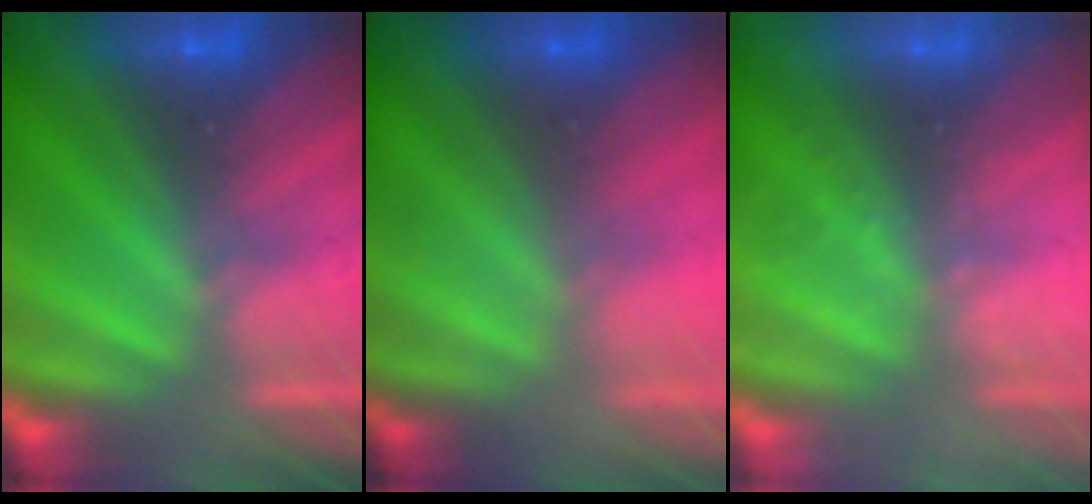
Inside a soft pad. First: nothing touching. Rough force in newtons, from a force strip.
{"total": 2.0}
{"total": 2.3}